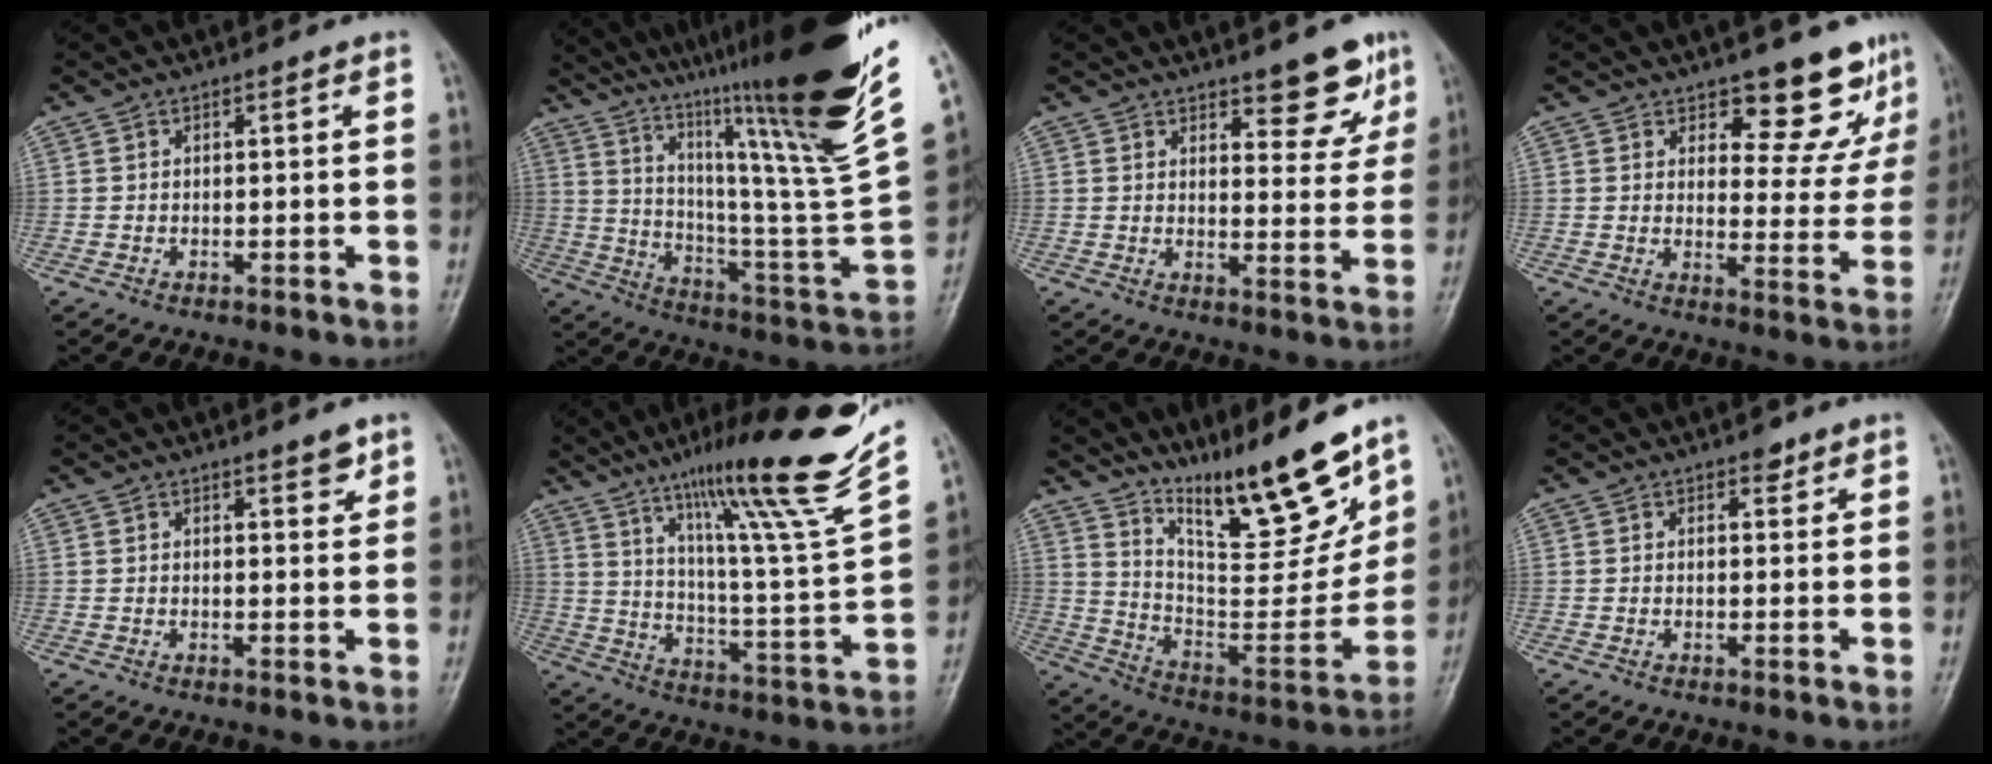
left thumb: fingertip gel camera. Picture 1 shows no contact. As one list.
[{"total": 36.1, "force": [21.9, 4.9, 28.3], "torque": [-0.368, -0.084, 0.343]}, {"total": 7.7, "force": [5.4, 2.8, 4.6], "torque": [-0.025, -0.037, 0.073]}, {"total": 10.7, "force": [8.9, 4.4, 4.0], "torque": [-0.004, -0.074, 0.108]}, {"total": 2.4, "force": [1.8, 0.7, 1.4], "torque": [-0.010, -0.013, 0.025]}, {"total": 25.3, "force": [17.4, 1.0, 18.3], "torque": [-0.260, -0.081, 0.279]}, {"total": 19.2, "force": [14.7, 3.4, 11.9], "torque": [-0.139, -0.104, 0.258]}, {"total": 1.7, "force": [1.2, 0.9, 0.6], "torque": [0.005, -0.007, 0.014]}]